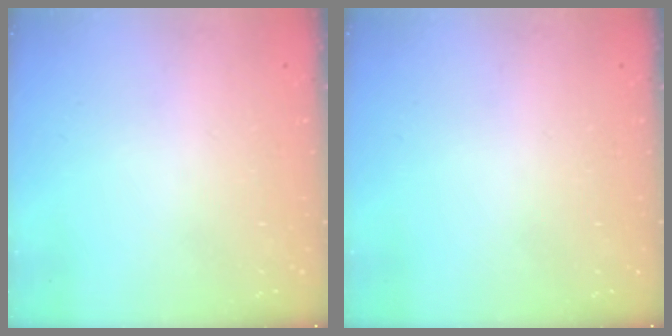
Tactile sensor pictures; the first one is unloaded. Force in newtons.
{"total": 0.0}